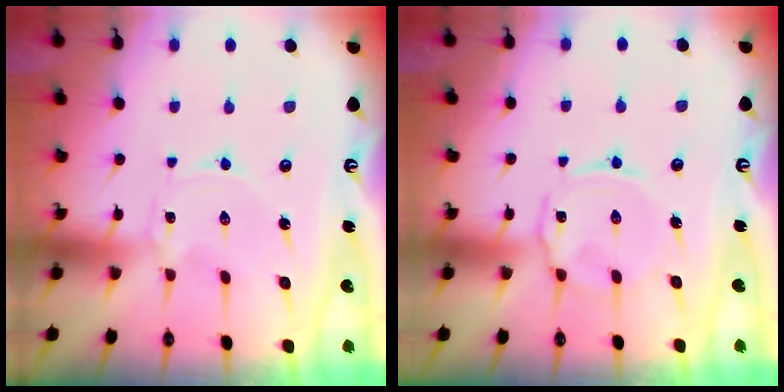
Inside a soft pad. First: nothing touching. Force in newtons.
{"total": 4.8, "press": 4.8, "slide": 0.3}